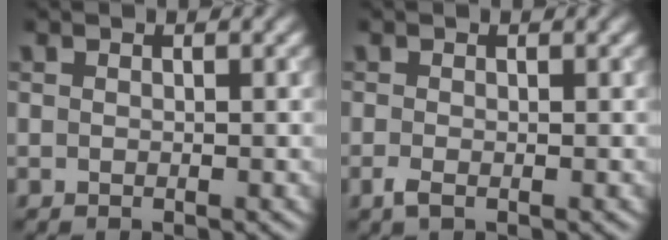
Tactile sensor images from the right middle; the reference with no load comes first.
{"total": 1.1, "force": [-0.5, 0.3, 0.9], "torque": [-0.021, -0.006, -0.012]}